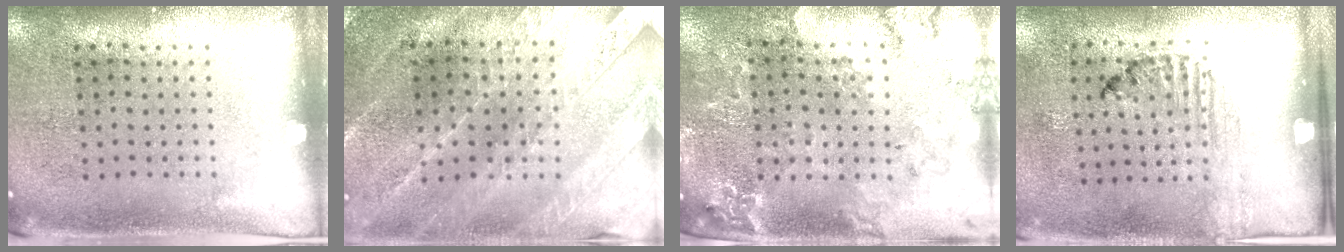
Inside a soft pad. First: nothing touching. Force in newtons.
{"total": 2.4, "press": 2.4, "slide": 0.4}
{"total": 0.5, "press": 0.5, "slide": 0.2}
{"total": 1.5, "press": 1.2, "slide": 1.0}